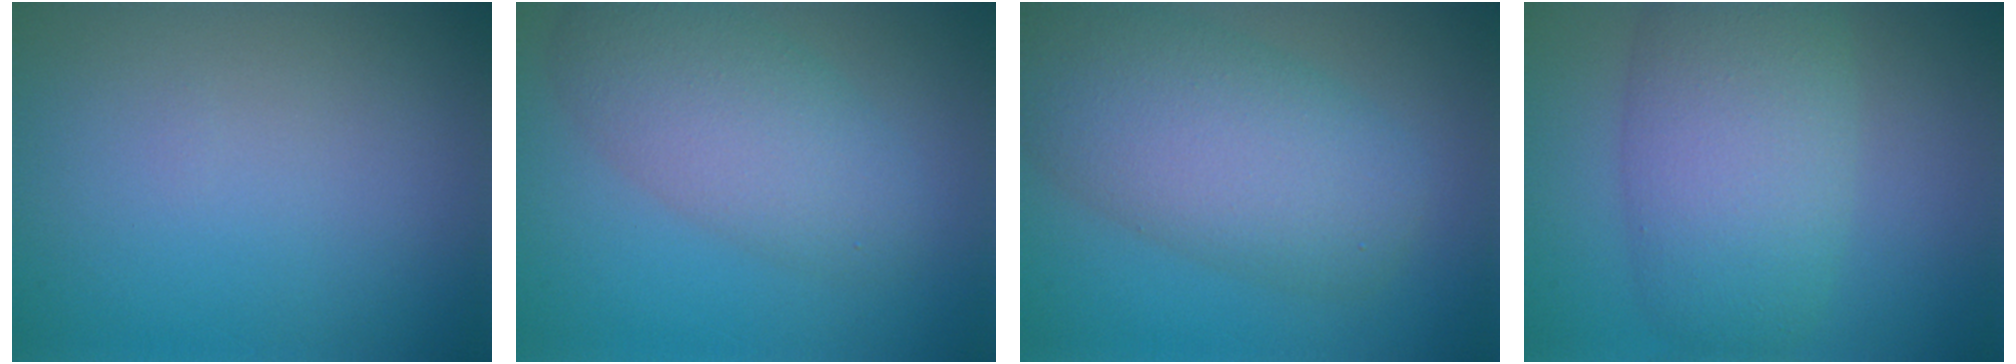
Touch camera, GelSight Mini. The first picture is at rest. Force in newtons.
{"total": 5.5, "press": 5.5, "slide": 0.1}
{"total": 8.0, "press": 8.0, "slide": 0.3}
{"total": 7.4, "press": 7.4, "slide": 0.5}